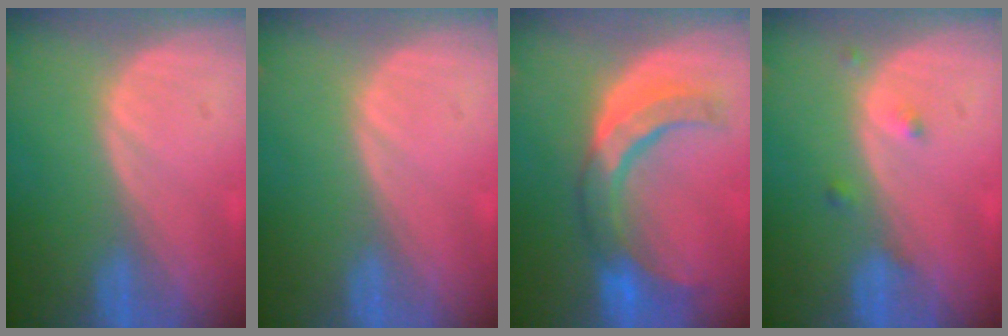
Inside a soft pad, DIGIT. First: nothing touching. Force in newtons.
{"total": 0.0}
{"total": 8.2, "press": 8.2, "slide": 0.6}
{"total": 1.6, "press": 1.5, "slide": 0.1}